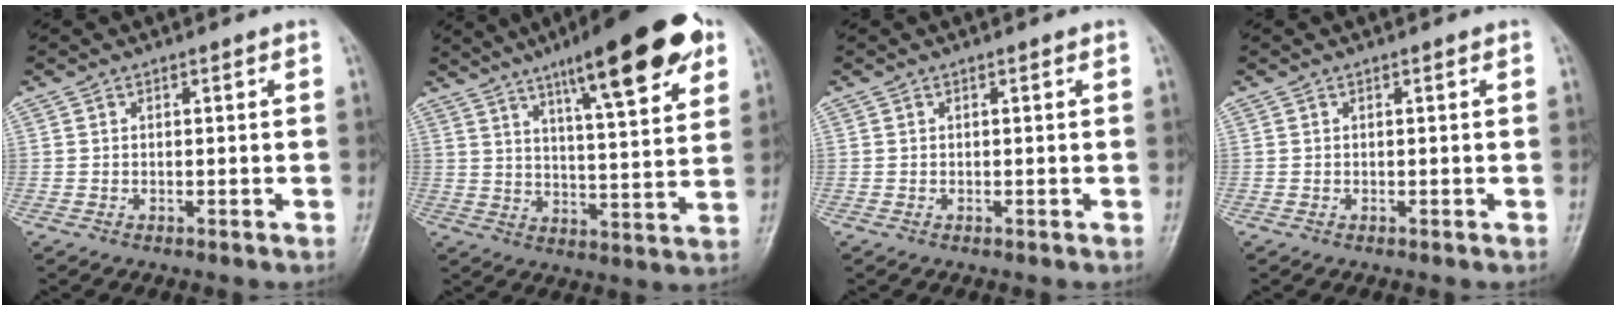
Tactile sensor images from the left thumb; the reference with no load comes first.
{"total": 20.4, "force": [11.4, 4.6, 16.3], "torque": [-0.212, -0.030, 0.171]}
{"total": 0.0}
{"total": 0.0}